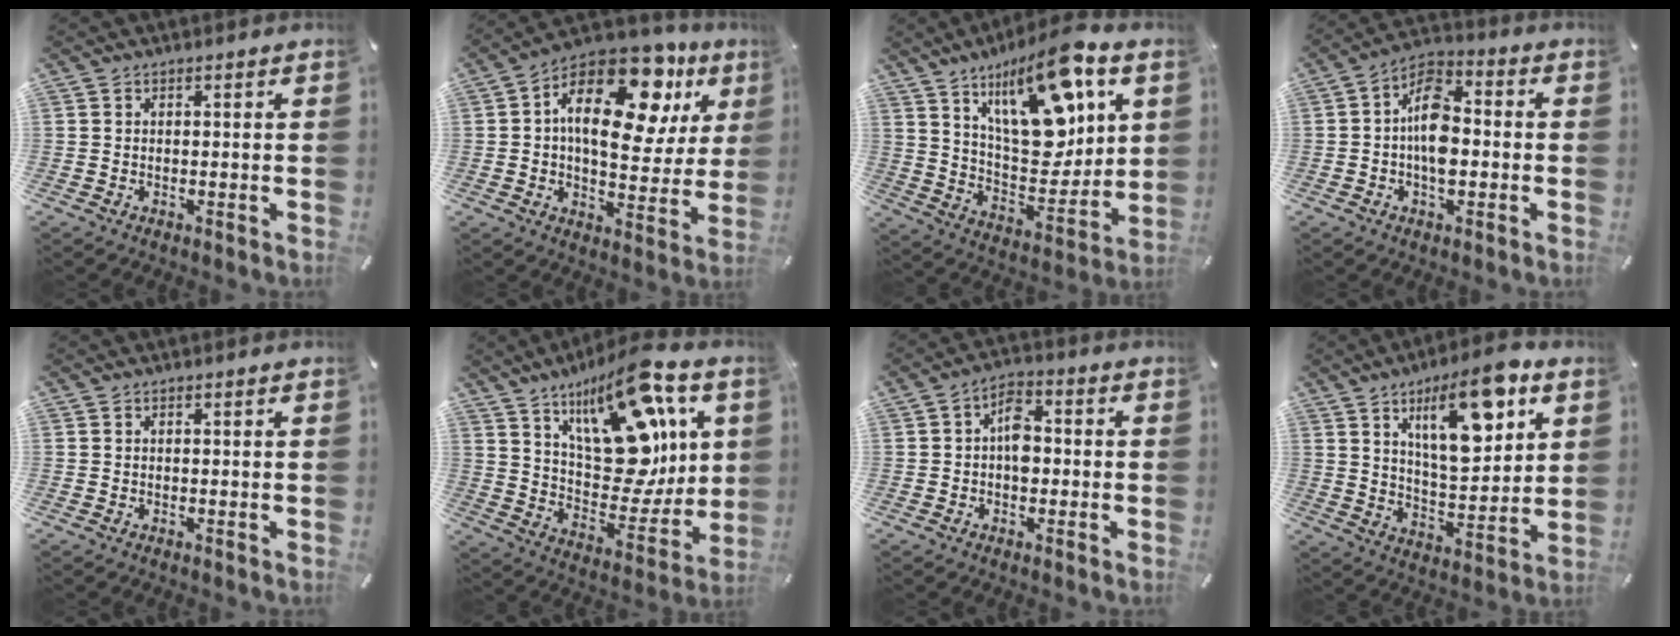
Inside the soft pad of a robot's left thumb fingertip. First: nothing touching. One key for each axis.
{"total": 21.7, "fx": 9.9, "fy": 11.2, "fz": 15.8, "tx": -0.249, "ty": -0.059, "tz": 0.163}
{"total": 22.2, "fx": 11.3, "fy": 10.4, "fz": 16.0, "tx": -0.240, "ty": -0.063, "tz": 0.188}
{"total": 10.5, "fx": -1.7, "fy": 6.2, "fz": 8.3, "tx": -0.149, "ty": 0.008, "tz": -0.029}
{"total": 0.0}
{"total": 23.3, "fx": 10.8, "fy": 12.2, "fz": 16.7, "tx": -0.221, "ty": -0.071, "tz": 0.185}
{"total": 6.4, "fx": -0.8, "fy": 4.1, "fz": 4.8, "tx": -0.070, "ty": 0.012, "tz": -0.015}
{"total": 17.2, "fx": 8.3, "fy": 7.4, "fz": 13.1, "tx": -0.190, "ty": -0.029, "tz": 0.134}